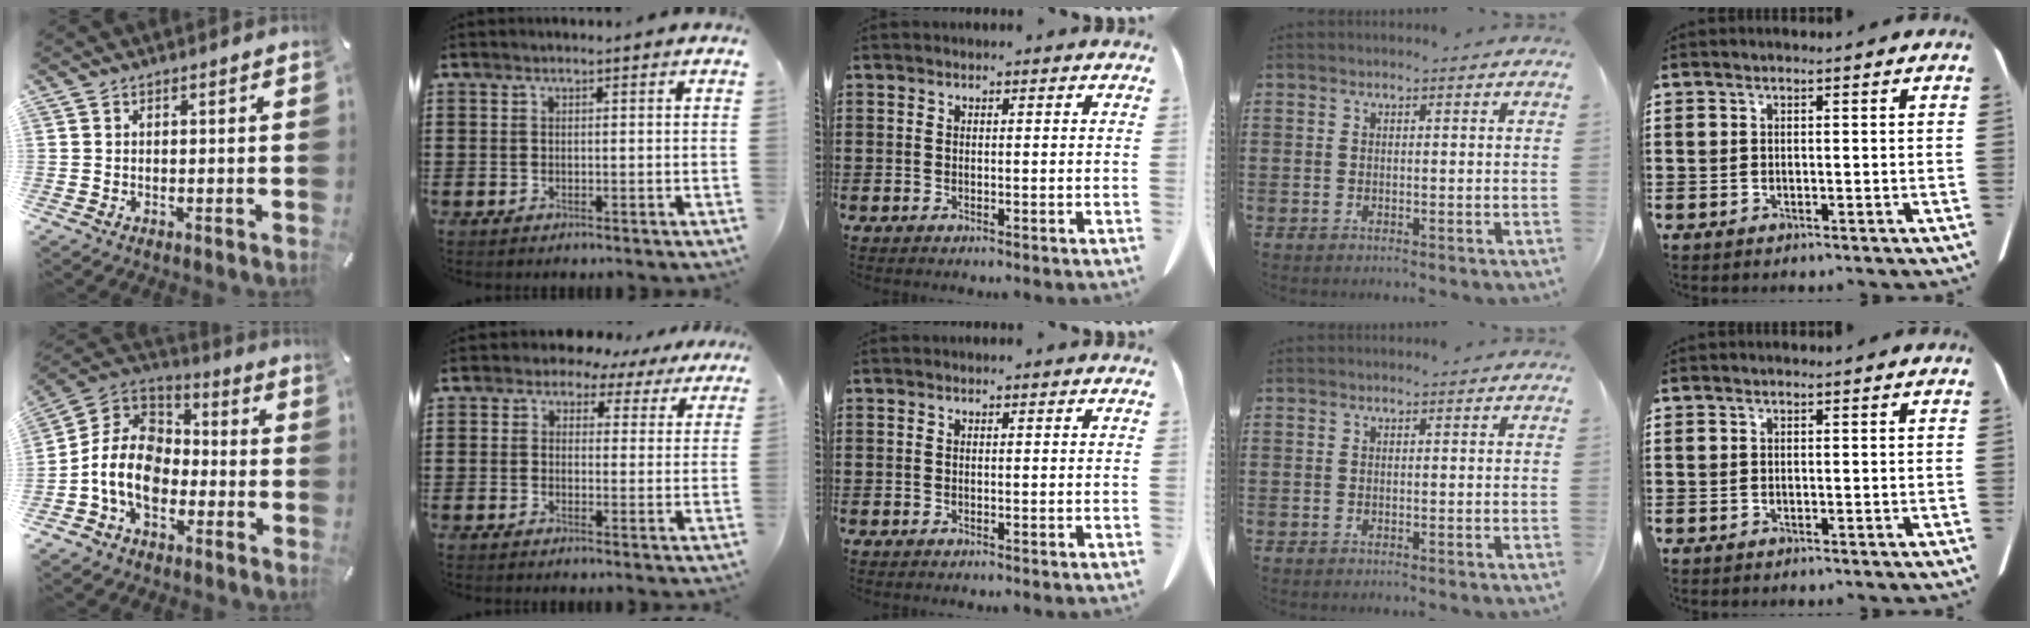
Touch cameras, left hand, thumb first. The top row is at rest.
{"thumb": {"total": 11.9, "force": [-4.8, 8.6, 6.6], "torque": [-0.164, 0.019, -0.095]}, "index": {"total": 3.4, "force": [2.6, 2.1, 0.8], "torque": [-0.023, -0.005, 0.043]}}